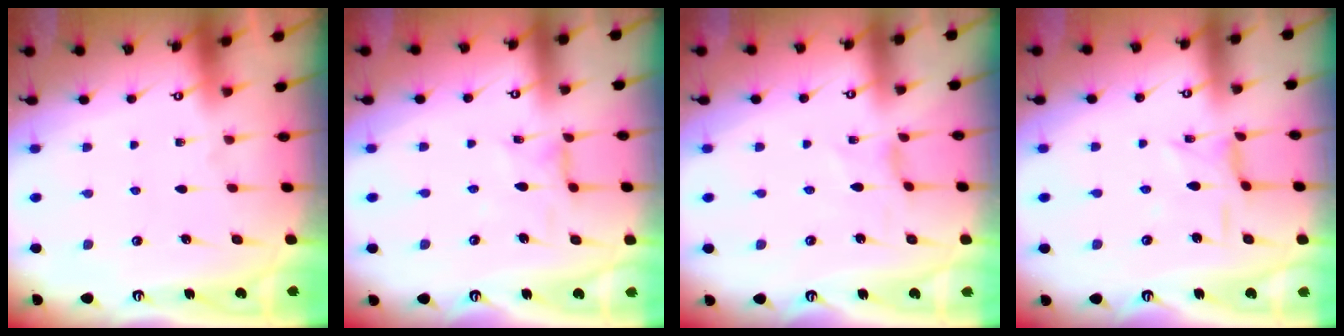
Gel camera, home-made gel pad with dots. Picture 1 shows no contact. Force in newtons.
{"total": 1.9, "press": 1.9, "slide": 0.3}
{"total": 1.5, "press": 1.5, "slide": 0.3}
{"total": 2.6, "press": 2.5, "slide": 0.5}